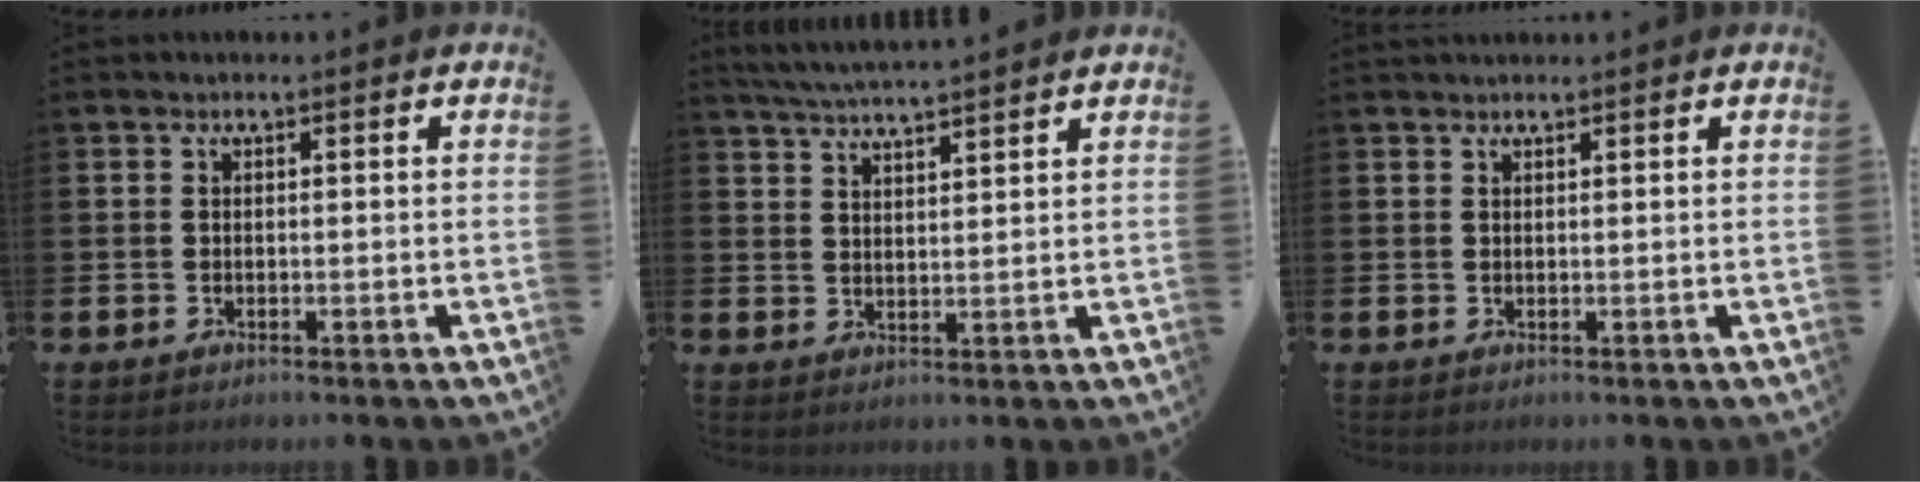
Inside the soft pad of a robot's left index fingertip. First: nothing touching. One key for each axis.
{"total": 4.5, "fx": 4.4, "fy": -0.3, "fz": 0.8, "tx": -0.032, "ty": -0.021, "tz": 0.080}
{"total": 0.8, "fx": 0.8, "fy": 0.1, "fz": 0.0, "tx": 0.011, "ty": -0.004, "tz": 0.013}